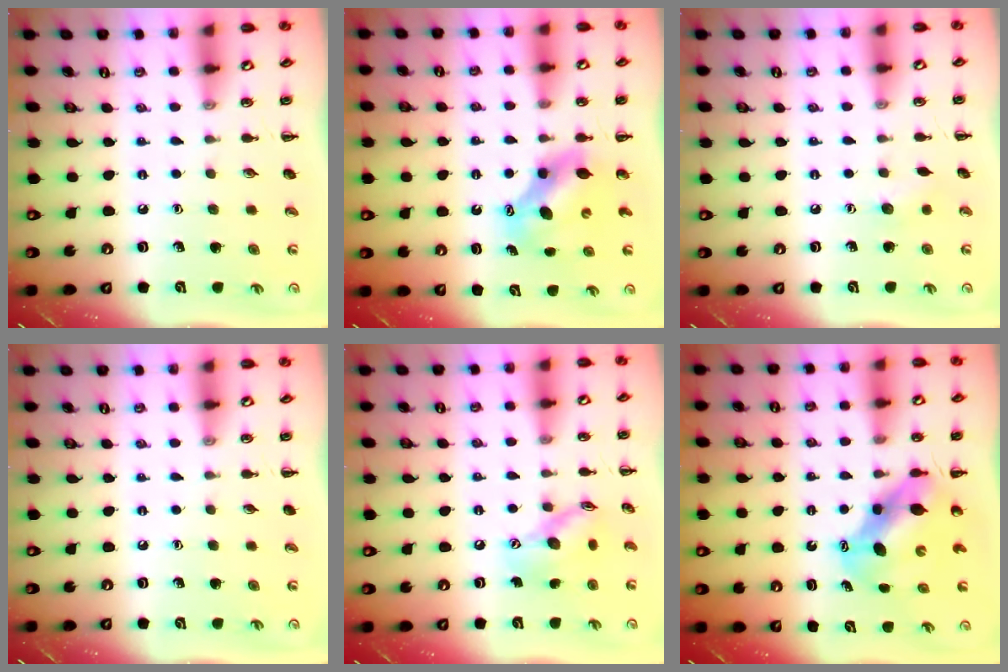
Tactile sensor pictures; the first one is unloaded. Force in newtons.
{"total": 7.0, "press": 6.9, "slide": 1.2}
{"total": 4.8, "press": 4.6, "slide": 1.3}
{"total": 0.0}
{"total": 11.7, "press": 11.7, "slide": 1.2}
{"total": 6.4, "press": 6.2, "slide": 1.6}